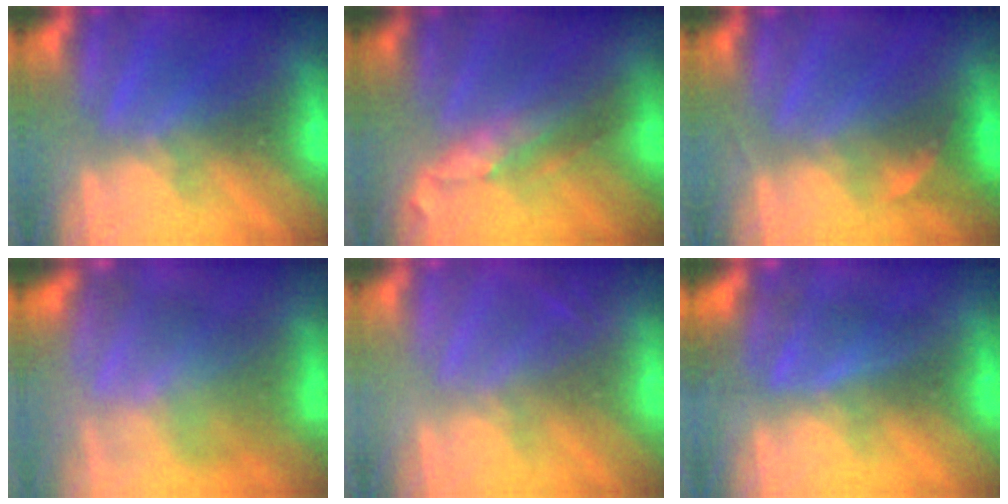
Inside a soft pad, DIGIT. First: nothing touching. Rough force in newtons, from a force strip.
{"total": 2.7}
{"total": 2.3}
{"total": 9.5}
{"total": 2.0}
{"total": 4.5}